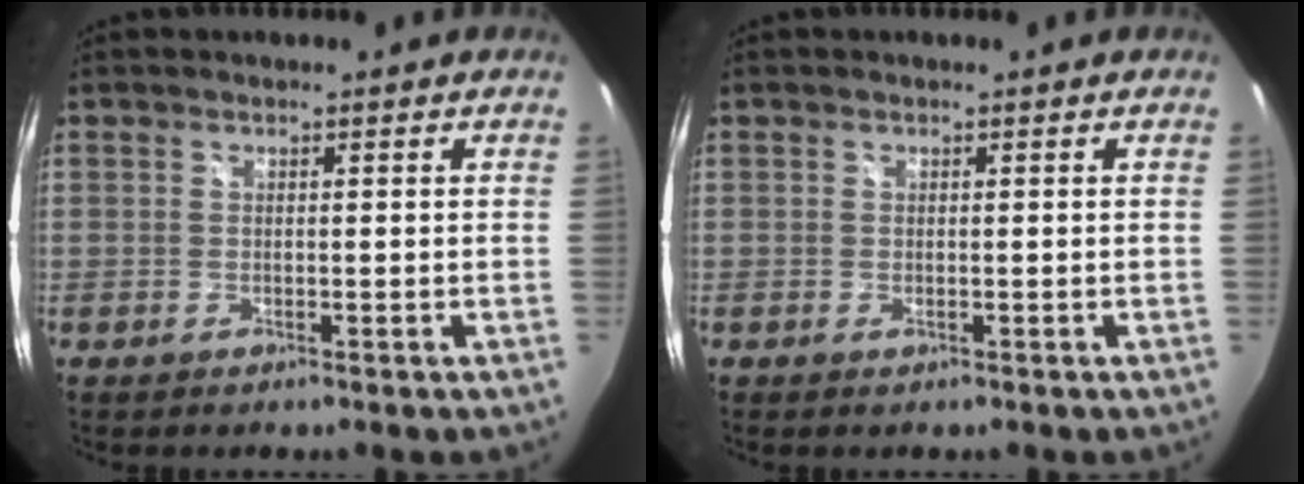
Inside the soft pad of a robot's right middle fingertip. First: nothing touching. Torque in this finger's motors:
{"motor_torque": [0.94, -1.19, 0.02, 0.04]}